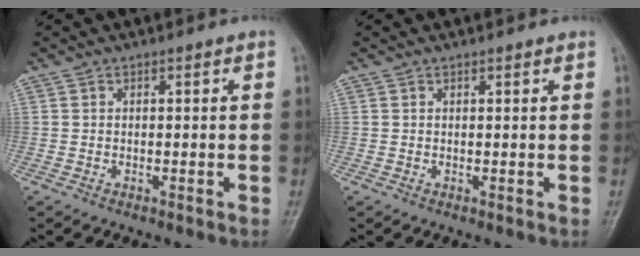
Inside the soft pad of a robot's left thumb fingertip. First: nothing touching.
{"total": 1.1, "force": [1.0, 0.2, 0.4], "torque": [-0.001, 0.004, 0.016]}